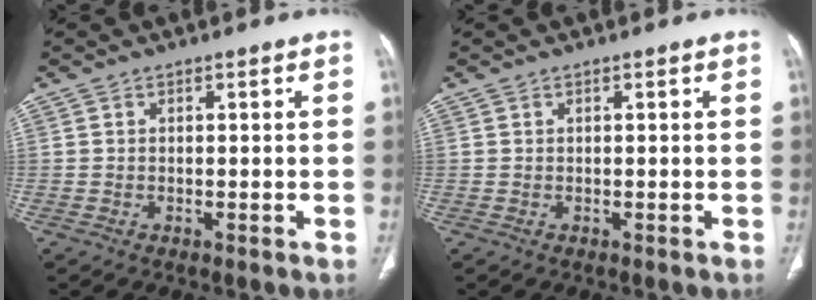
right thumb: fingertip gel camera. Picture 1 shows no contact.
{"total": 0.0}